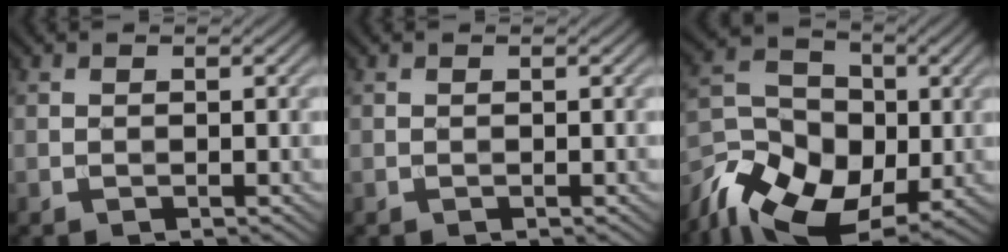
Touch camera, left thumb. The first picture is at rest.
{"total": 0.0}
{"total": 13.9, "force": [-5.9, 9.5, 8.2], "torque": [-0.197, -0.017, -0.110]}